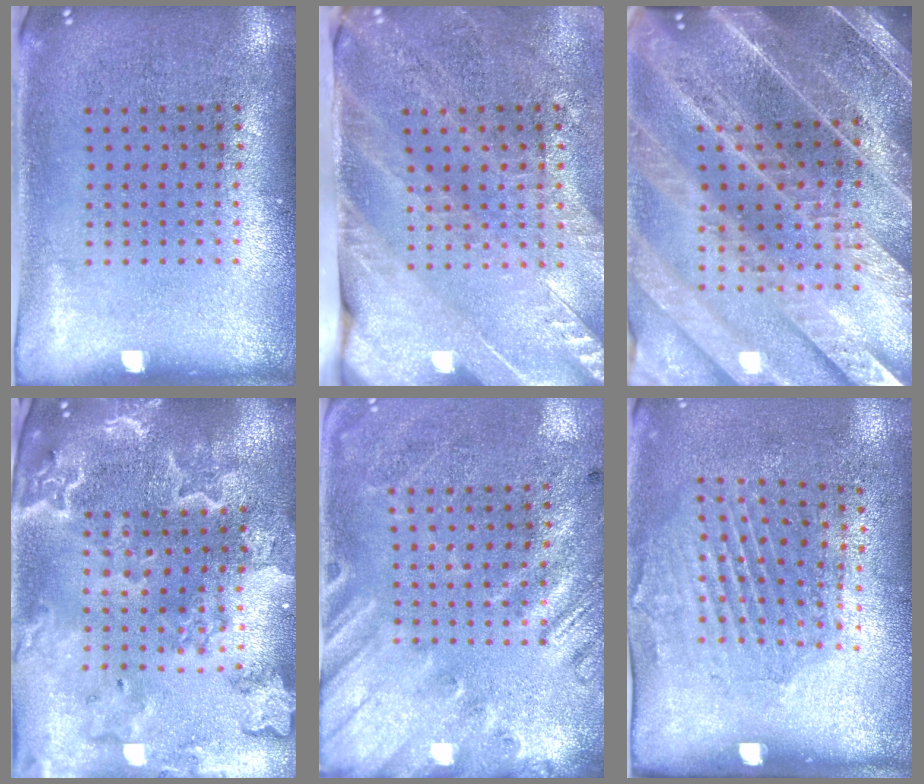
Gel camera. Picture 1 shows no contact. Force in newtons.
{"total": 3.5, "press": 2.9, "slide": 1.9}
{"total": 4.4, "press": 4.0, "slide": 2.0}
{"total": 3.6, "press": 3.1, "slide": 1.9}
{"total": 2.6, "press": 1.9, "slide": 1.8}
{"total": 2.0, "press": 1.2, "slide": 1.6}